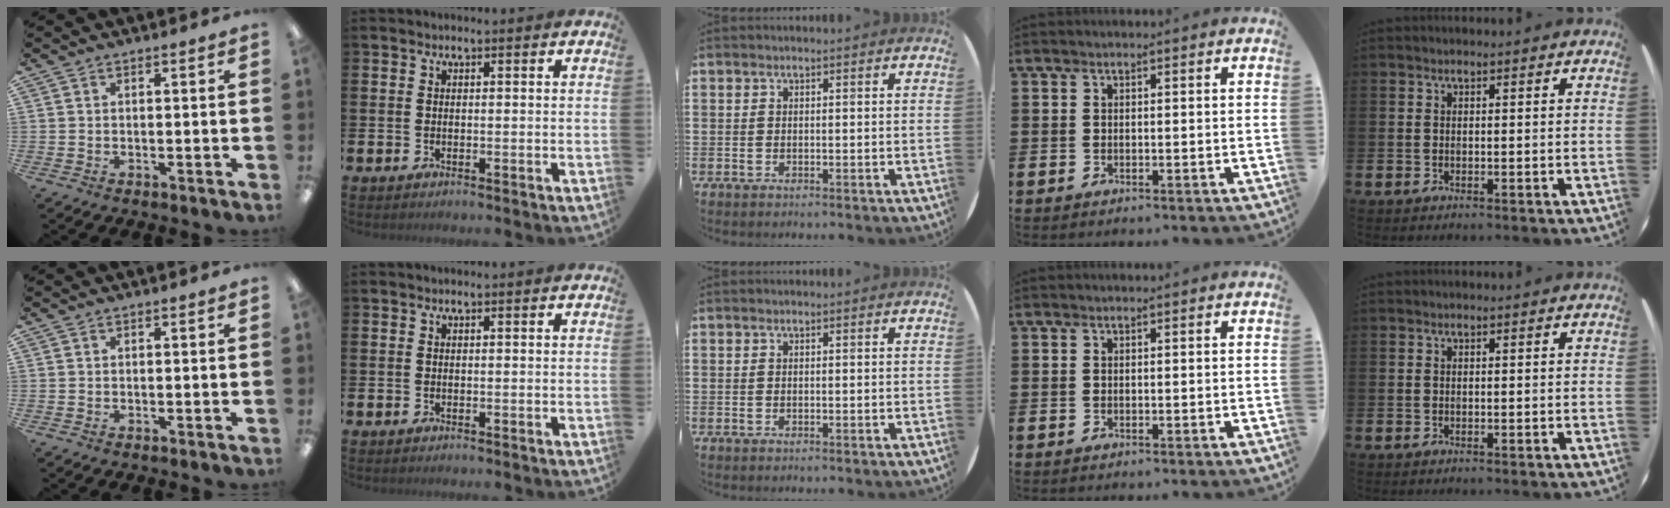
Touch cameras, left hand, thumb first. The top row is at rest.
{}